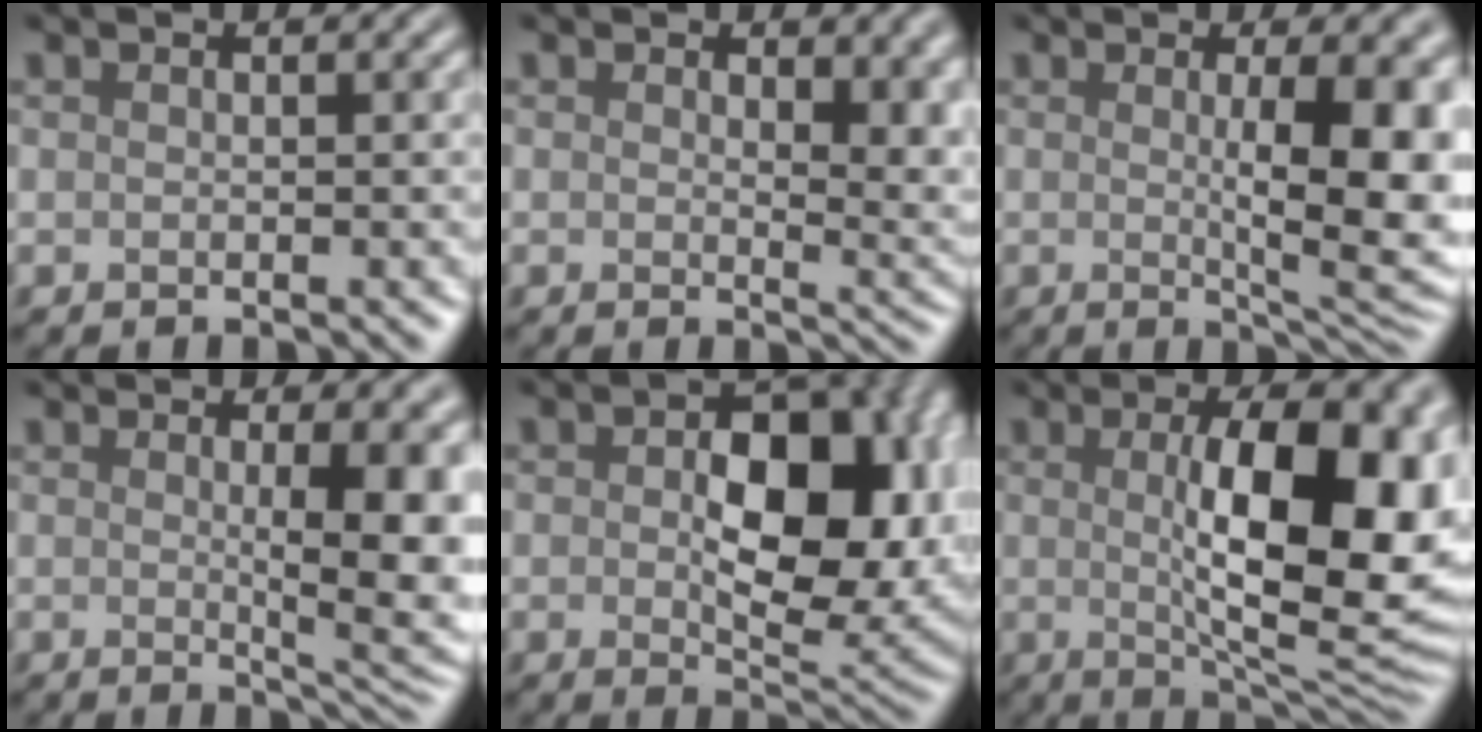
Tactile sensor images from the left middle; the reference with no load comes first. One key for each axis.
{"total": 5.1, "fx": 1.5, "fy": 2.8, "fz": 4.0, "tx": -0.043, "ty": -0.011, "tz": 0.023}
{"total": 8.4, "fx": 0.5, "fy": 2.0, "fz": 8.2, "tx": -0.107, "ty": -0.008, "tz": 0.013}
{"total": 6.6, "fx": 0.5, "fy": 1.6, "fz": 6.4, "tx": -0.078, "ty": -0.009, "tz": 0.014}
{"total": 11.5, "fx": 0.4, "fy": 6.5, "fz": 9.5, "tx": -0.121, "ty": 0.000, "tz": 0.007}
{"total": 13.1, "fx": 1.0, "fy": 4.4, "fz": 12.4, "tx": -0.156, "ty": -0.001, "tz": 0.017}